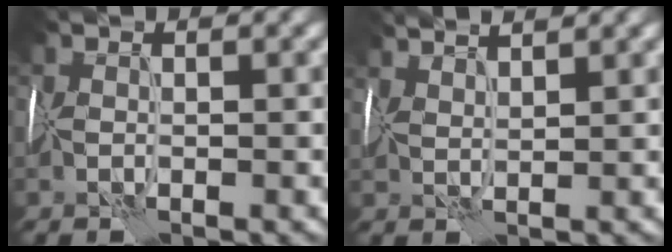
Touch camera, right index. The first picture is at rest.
{"total": 3.5, "force": [3.2, 0.2, 1.4], "torque": [-0.026, 0.017, 0.038]}